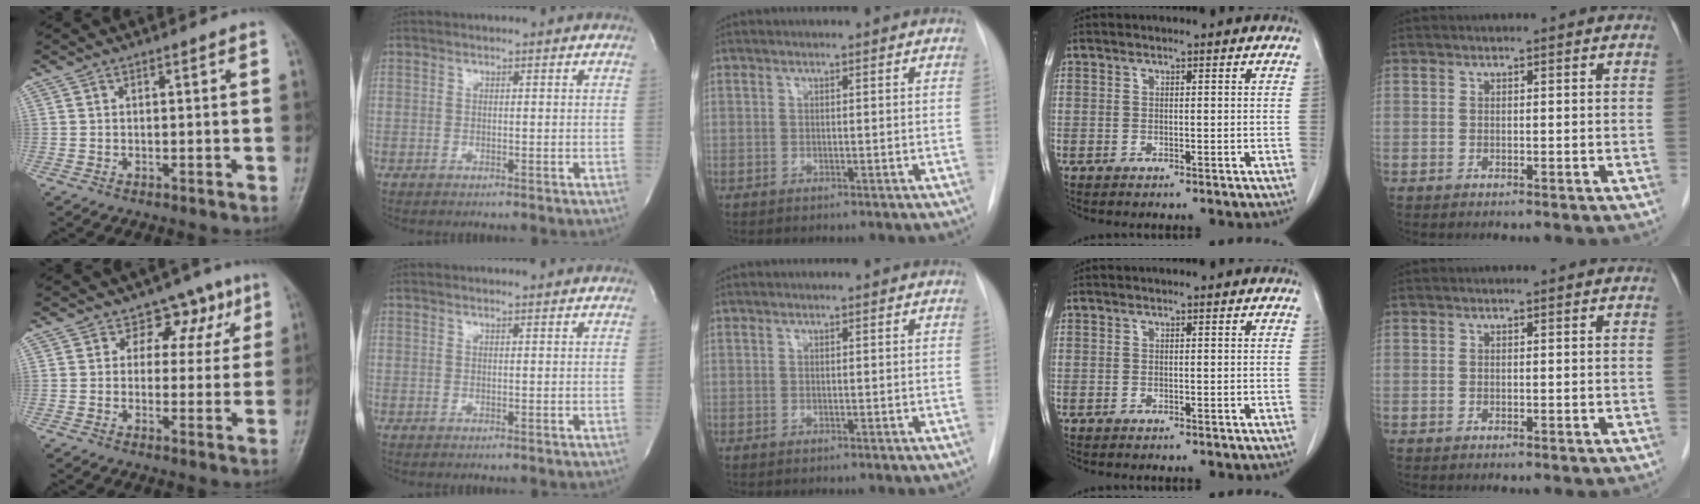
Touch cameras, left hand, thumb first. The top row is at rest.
{"thumb": {"total": 7.0, "force": [3.2, 5.6, 2.8], "torque": [0.017, -0.002, 0.035]}, "index": {"total": 1.4, "force": [1.4, 0.0, 0.0], "torque": [-0.012, -0.001, 0.016]}}